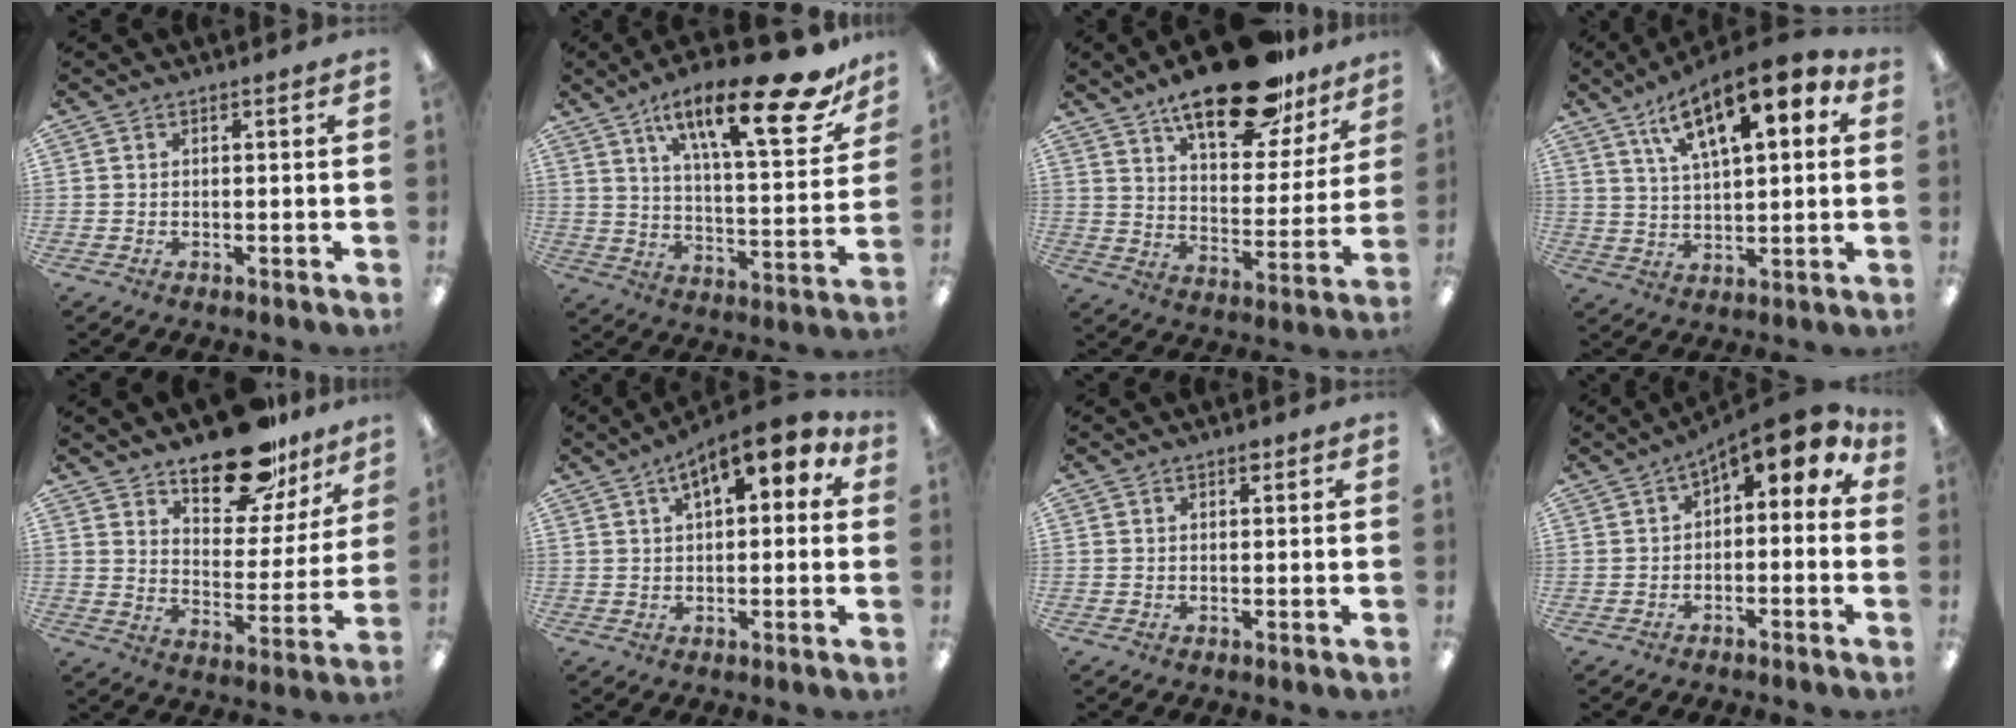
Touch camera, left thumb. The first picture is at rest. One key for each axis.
{"total": 23.7, "fx": 14.3, "fy": 7.2, "fz": 17.4, "tx": -0.263, "ty": -0.081, "tz": 0.224}
{"total": 23.6, "fx": 17.1, "fy": 9.4, "fz": 13.3, "tx": -0.188, "ty": -0.098, "tz": 0.285}
{"total": 16.1, "fx": 9.2, "fy": 5.8, "fz": 11.8, "tx": -0.191, "ty": -0.033, "tz": 0.152}
{"total": 19.4, "fx": 15.0, "fy": 8.6, "fz": 8.8, "tx": -0.120, "ty": -0.100, "tz": 0.258}
{"total": 10.4, "fx": 5.4, "fy": 4.4, "fz": 7.7, "tx": -0.104, "ty": -0.015, "tz": 0.088}
{"total": 0.9, "fx": 0.8, "fy": 0.4, "fz": 0.2, "tx": 0.001, "ty": -0.001, "tz": 0.011}
{"total": 7.4, "fx": 2.9, "fy": 3.8, "fz": 5.7, "tx": -0.071, "ty": -0.015, "tz": 0.046}